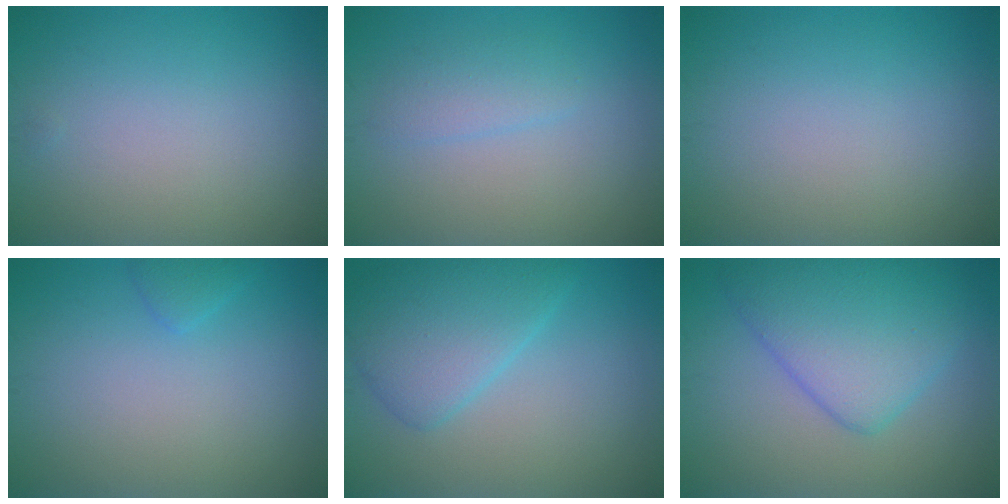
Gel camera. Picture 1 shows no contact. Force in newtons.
{"total": 1.8, "press": 1.8, "slide": 0.0}
{"total": 0.0}
{"total": 1.0, "press": 1.0, "slide": 0.1}
{"total": 4.8, "press": 4.8, "slide": 0.1}
{"total": 6.7, "press": 6.7, "slide": 0.2}